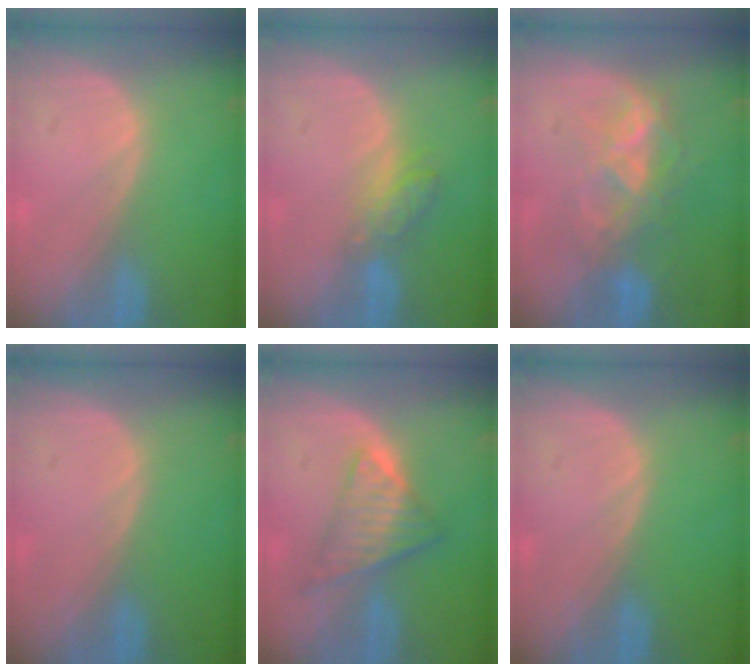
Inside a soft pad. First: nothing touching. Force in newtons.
{"total": 4.4, "press": 4.1, "slide": 1.6}
{"total": 6.8, "press": 6.7, "slide": 1.5}
{"total": 0.0}
{"total": 7.4, "press": 6.2, "slide": 3.9}
{"total": 0.0}